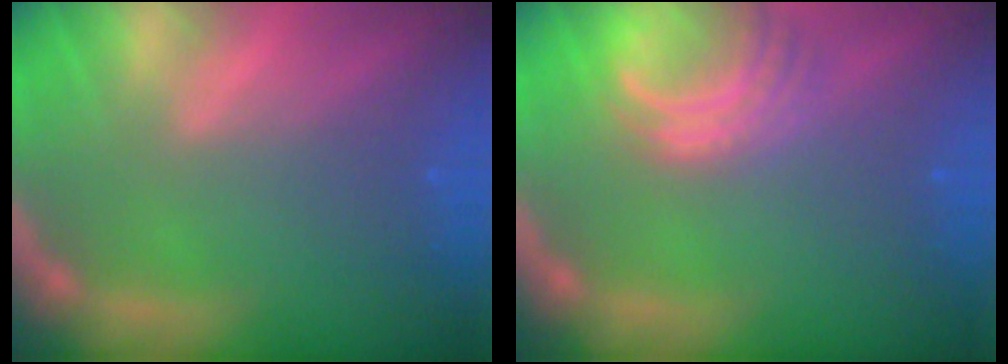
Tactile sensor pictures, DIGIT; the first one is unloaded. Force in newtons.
{"total": 4.5}